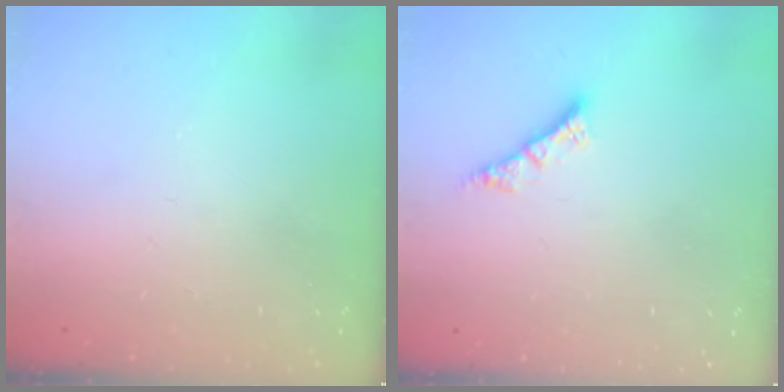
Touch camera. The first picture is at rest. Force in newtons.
{"total": 3.6, "press": 3.6, "slide": 0.1}